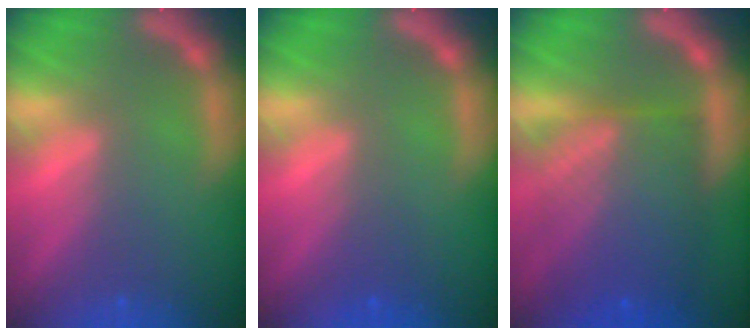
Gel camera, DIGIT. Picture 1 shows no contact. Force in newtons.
{"total": 1.5}
{"total": 10.1}